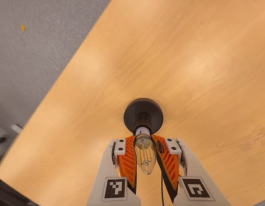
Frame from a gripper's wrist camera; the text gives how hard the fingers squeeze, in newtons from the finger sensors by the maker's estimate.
{"total": 21.5, "left": 27.3, "right": 15.8}